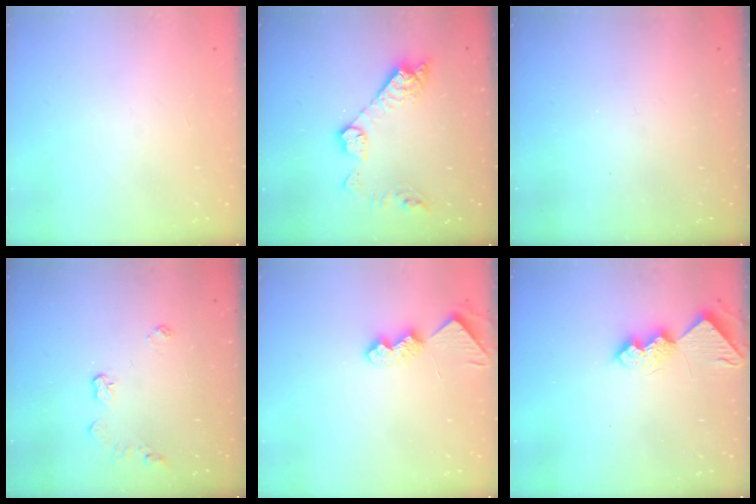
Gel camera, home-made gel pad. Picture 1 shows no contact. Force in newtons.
{"total": 12.2, "press": 12.1, "slide": 0.9}
{"total": 0.0}
{"total": 6.1, "press": 6.0, "slide": 0.6}
{"total": 8.4, "press": 8.4, "slide": 0.4}
{"total": 9.6, "press": 9.6, "slide": 0.6}